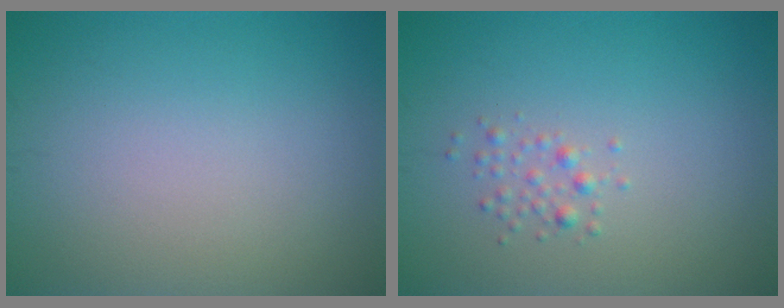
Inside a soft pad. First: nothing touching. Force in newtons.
{"total": 1.2, "press": 1.2, "slide": 0.0}